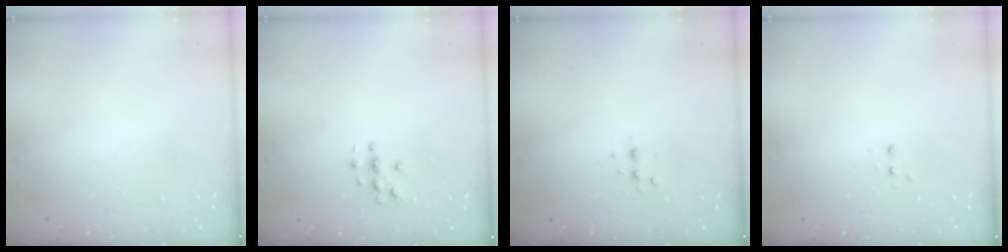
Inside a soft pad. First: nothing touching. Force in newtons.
{"total": 2.9, "press": 2.9, "slide": 0.3}
{"total": 3.5, "press": 3.4, "slide": 0.5}
{"total": 2.8, "press": 2.8, "slide": 0.5}